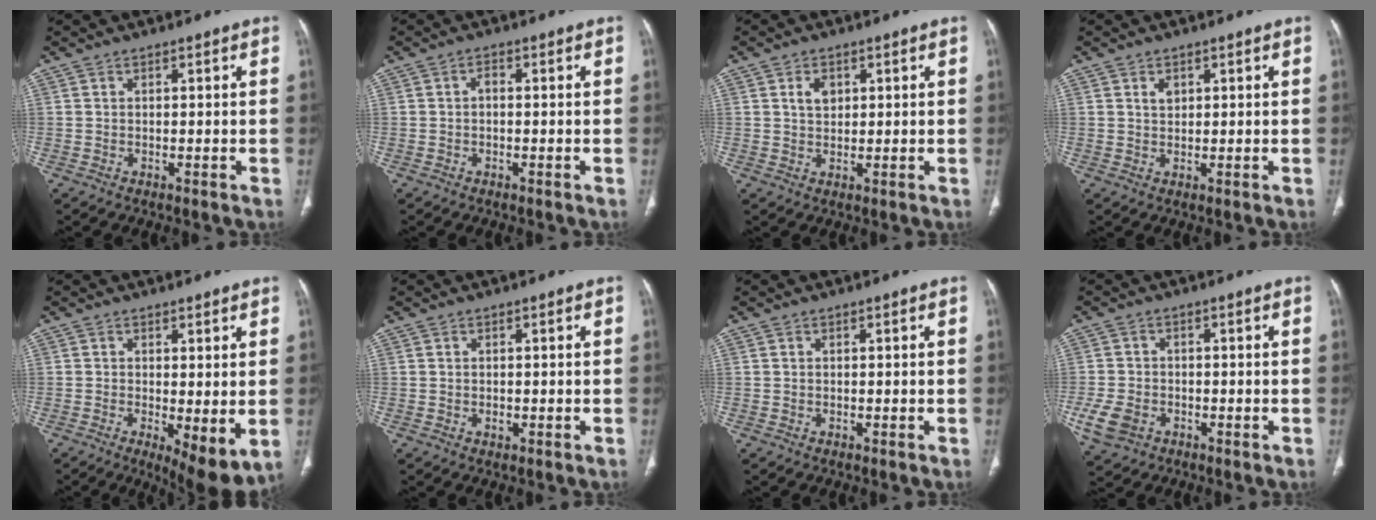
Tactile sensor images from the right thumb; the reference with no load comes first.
{"total": 1.3, "force": [-0.2, 0.8, 1.0], "torque": [-0.014, 0.005, -0.008]}
{"total": 3.2, "force": [1.1, 2.2, 2.0], "torque": [-0.025, -0.003, 0.021]}
{"total": 1.8, "force": [0.8, 1.3, 1.1], "torque": [-0.012, -0.004, 0.016]}
{"total": 7.8, "force": [-1.0, 2.7, 7.2], "torque": [-0.111, -0.026, -0.011]}
{"total": 1.2, "force": [-0.2, 0.8, 0.8], "torque": [-0.013, -0.001, 0.000]}
{"total": 0.0}
{"total": 6.3, "force": [-2.2, 4.8, 3.4], "torque": [-0.071, 0.006, -0.035]}